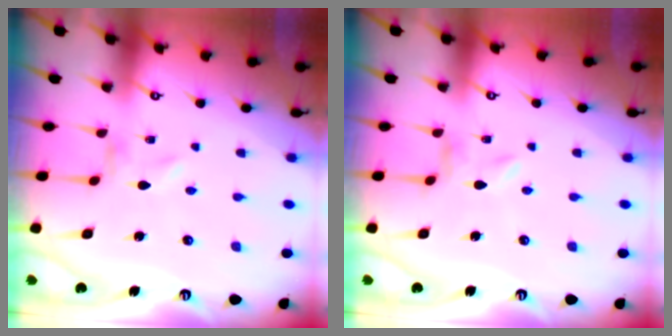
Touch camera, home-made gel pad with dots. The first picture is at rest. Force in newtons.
{"total": 1.6, "press": 1.6, "slide": 0.2}